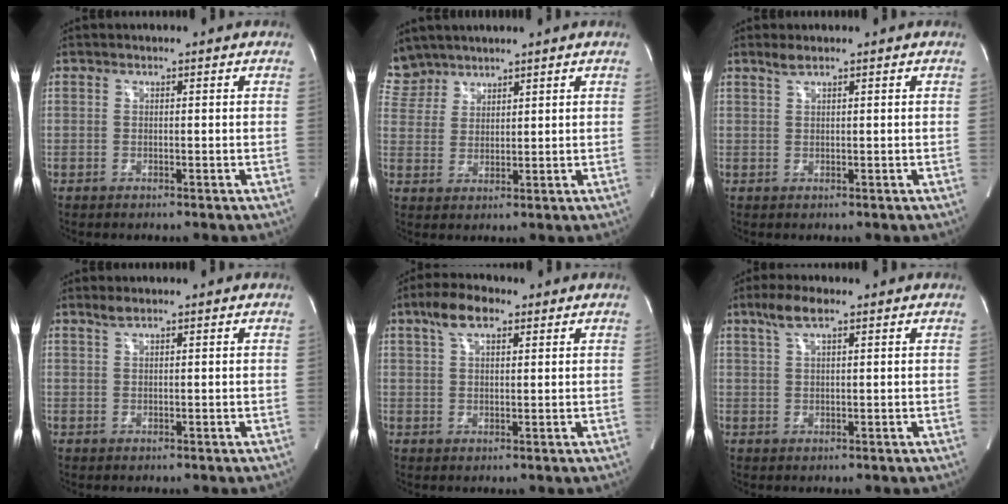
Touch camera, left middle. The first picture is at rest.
{"total": 5.8, "force": [5.3, 2.5, -0.3], "torque": [0.005, 0.010, 0.113]}
{"total": 1.4, "force": [1.1, 0.0, 0.8], "torque": [-0.023, 0.005, 0.026]}
{"total": 1.3, "force": [1.1, 0.0, 0.7], "torque": [-0.021, 0.005, 0.025]}
{"total": 5.4, "force": [3.2, 2.0, 3.8], "torque": [-0.081, 0.019, 0.059]}
{"total": 4.0, "force": [2.6, 0.7, 3.0], "torque": [-0.070, 0.014, 0.053]}